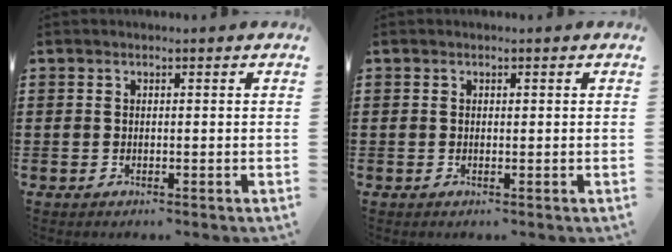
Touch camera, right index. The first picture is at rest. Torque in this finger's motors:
{"motor_torque": [0.21, -0.21, 0.00, 0.00]}